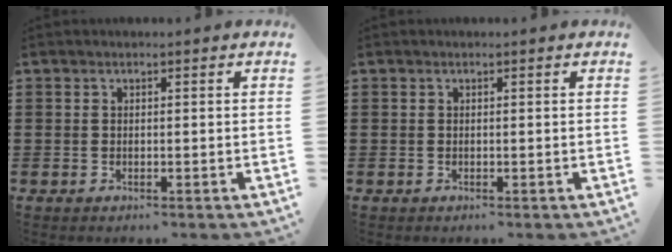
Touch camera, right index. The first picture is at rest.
{"total": 0.0}